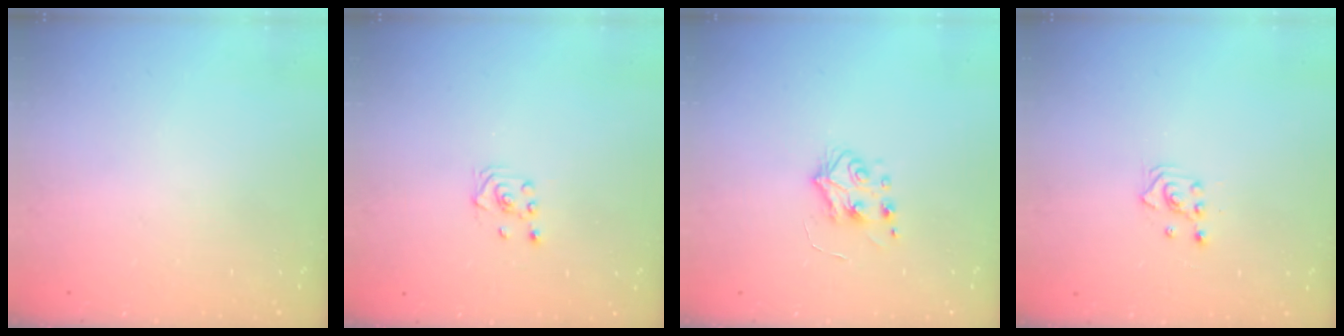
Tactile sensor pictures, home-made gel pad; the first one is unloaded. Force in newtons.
{"total": 1.6, "press": 1.4, "slide": 0.9}
{"total": 5.3, "press": 5.2, "slide": 1.0}
{"total": 2.3, "press": 2.3, "slide": 0.3}